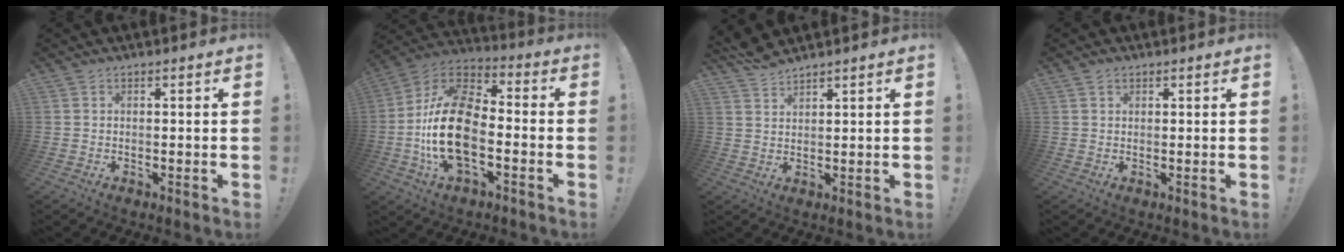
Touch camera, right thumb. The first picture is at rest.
{"total": 21.3, "force": [-4.5, 11.8, 17.2], "torque": [-0.334, 0.030, -0.070]}
{"total": 4.3, "force": [4.1, 0.2, 1.1], "torque": [-0.021, -0.025, 0.076]}
{"total": 1.1, "force": [0.8, 0.8, 0.2], "torque": [0.003, -0.002, 0.014]}